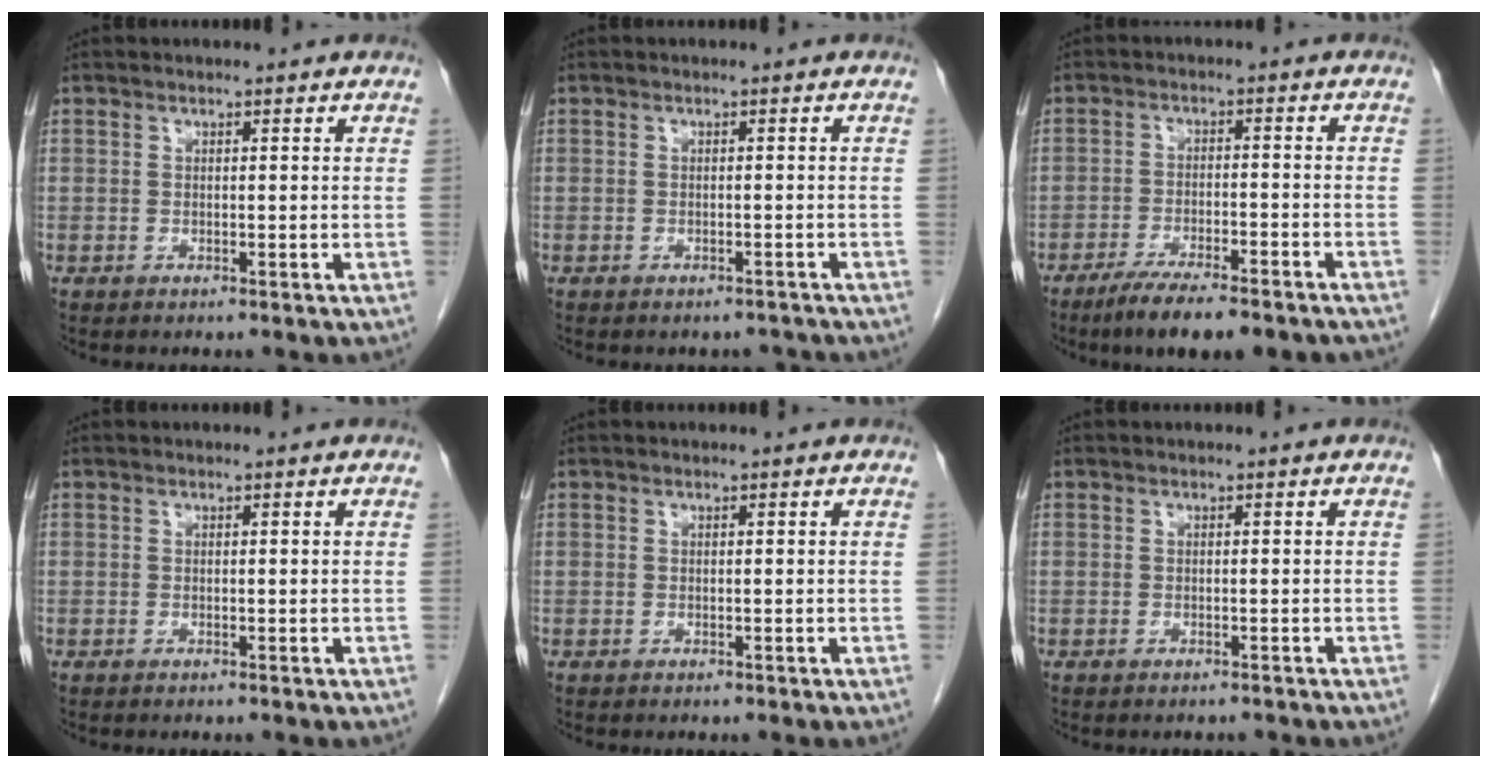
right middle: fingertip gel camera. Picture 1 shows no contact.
{"total": 2.2, "force": [-2.0, 1.0, -0.1], "torque": [0.004, 0.002, -0.028]}
{"total": 11.2, "force": [-8.8, 1.9, 6.7], "torque": [-0.095, -0.016, -0.133]}
{"total": 0.0}
{"total": 0.0}
{"total": 0.8, "force": [-0.8, 0.2, 0.0], "torque": [-0.008, -0.002, -0.013]}